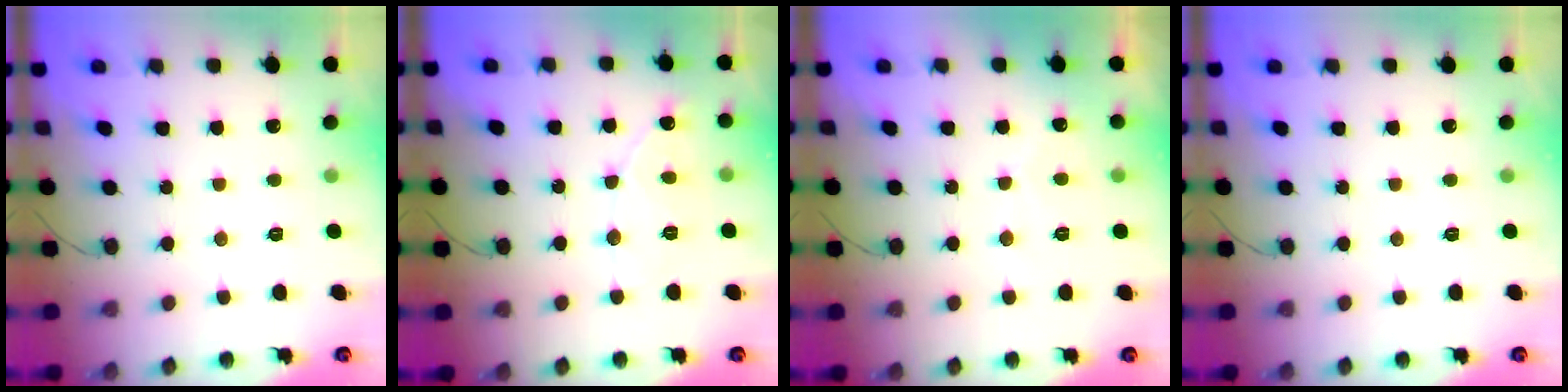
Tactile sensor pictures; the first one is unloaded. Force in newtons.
{"total": 7.9, "press": 7.9, "slide": 0.8}
{"total": 3.0, "press": 3.0, "slide": 0.1}
{"total": 0.0}